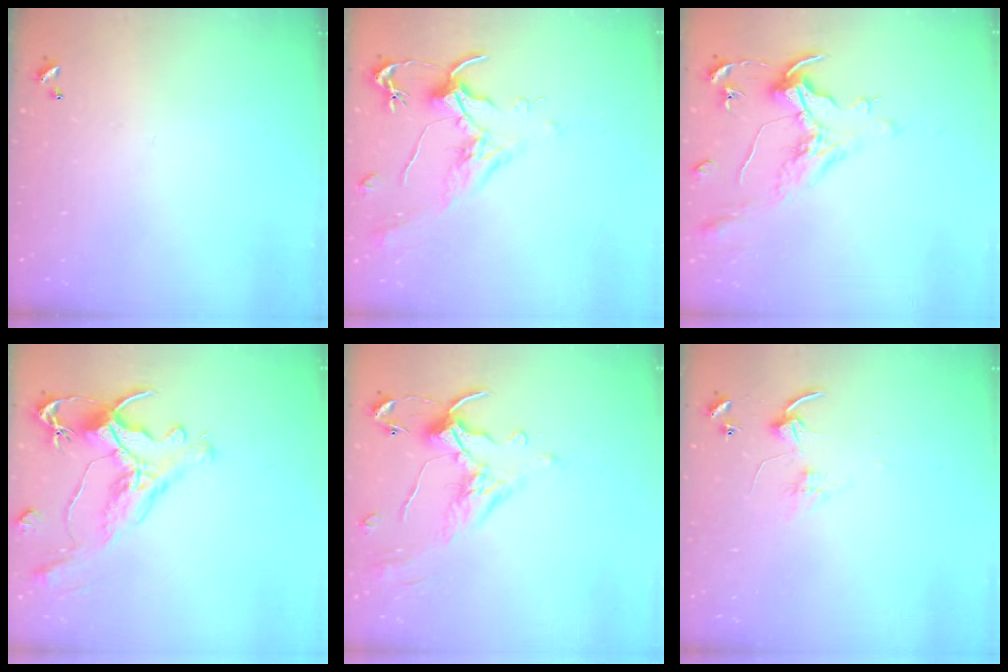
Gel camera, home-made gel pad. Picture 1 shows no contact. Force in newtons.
{"total": 1.9, "press": 1.7, "slide": 0.8}
{"total": 1.6, "press": 1.4, "slide": 0.7}
{"total": 1.2, "press": 0.3, "slide": 1.2}
{"total": 1.7, "press": 1.3, "slide": 1.1}
{"total": 2.7, "press": 2.7, "slide": 0.2}